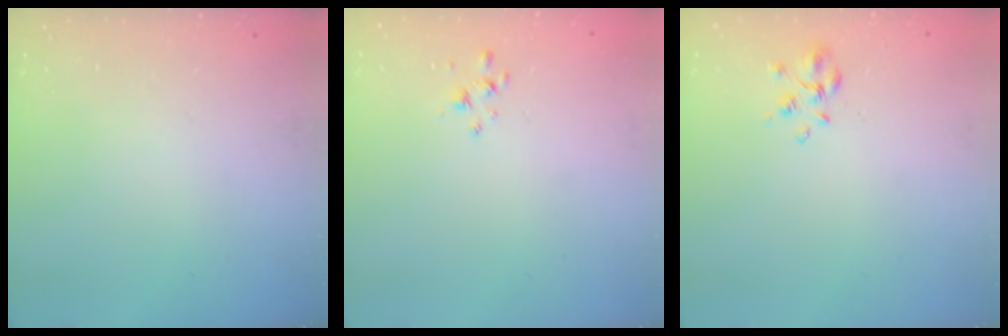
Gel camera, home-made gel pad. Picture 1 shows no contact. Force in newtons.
{"total": 2.7, "press": 2.5, "slide": 0.9}
{"total": 3.3, "press": 3.2, "slide": 1.0}